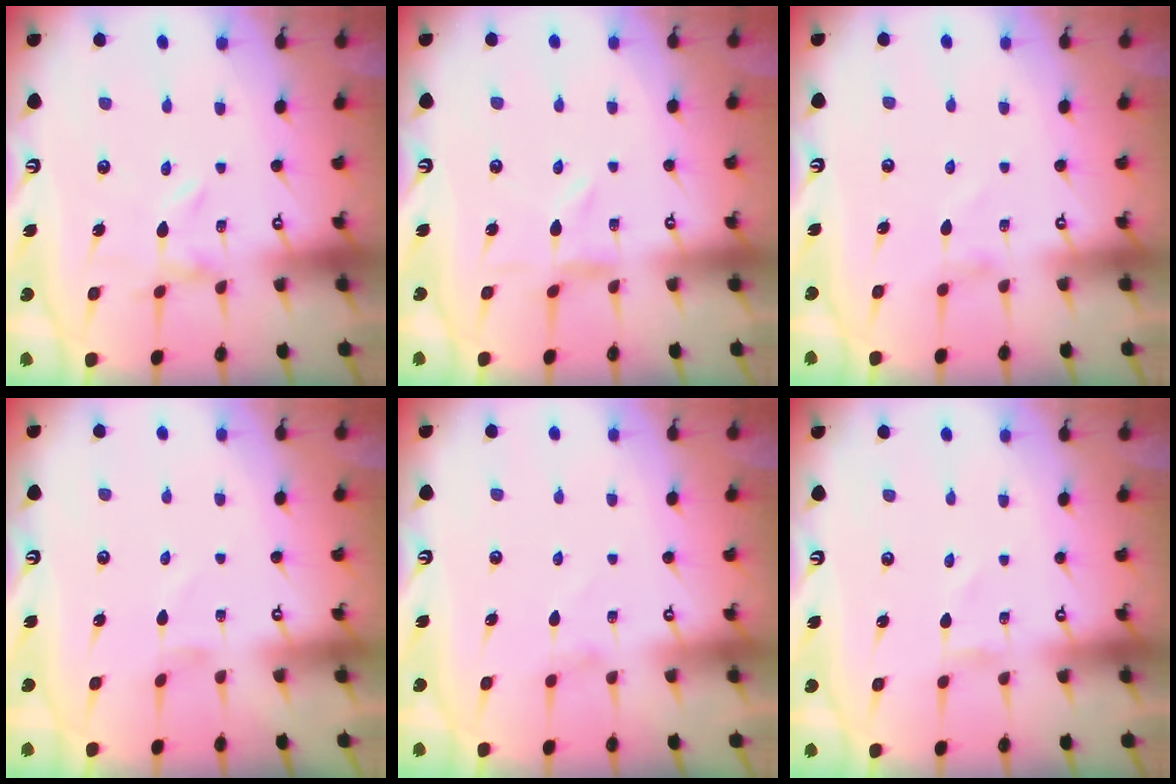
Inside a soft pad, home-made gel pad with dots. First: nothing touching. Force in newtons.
{"total": 0.0}
{"total": 0.0}
{"total": 0.0}
{"total": 1.2, "press": 1.1, "slide": 0.3}
{"total": 0.0}